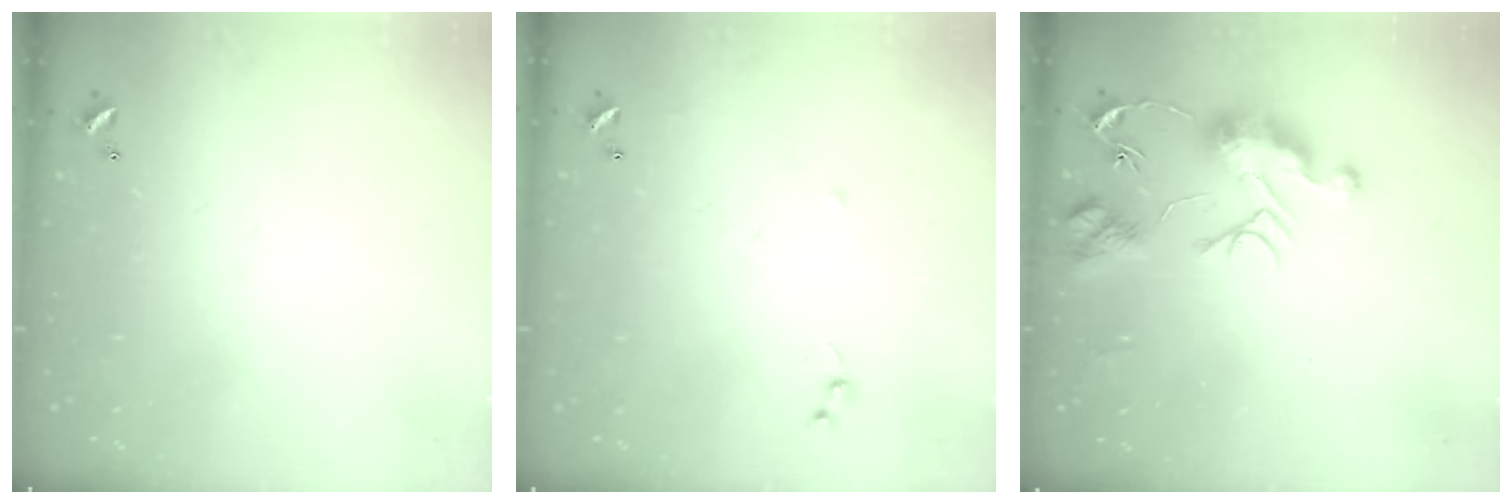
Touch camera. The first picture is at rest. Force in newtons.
{"total": 5.8, "press": 5.7, "slide": 0.8}
{"total": 9.4, "press": 9.4, "slide": 0.7}